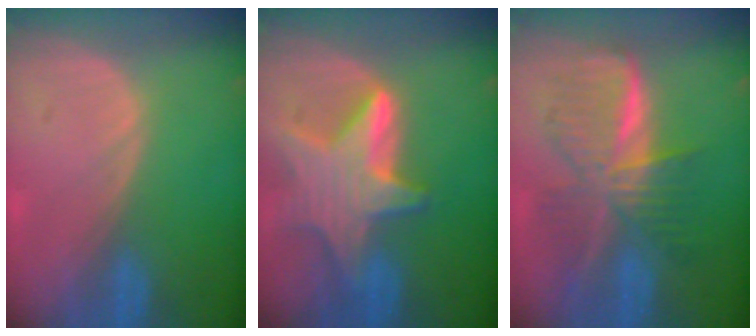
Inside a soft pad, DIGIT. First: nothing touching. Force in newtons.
{"total": 9.1, "press": 9.1, "slide": 0.8}
{"total": 9.5, "press": 9.5, "slide": 0.6}